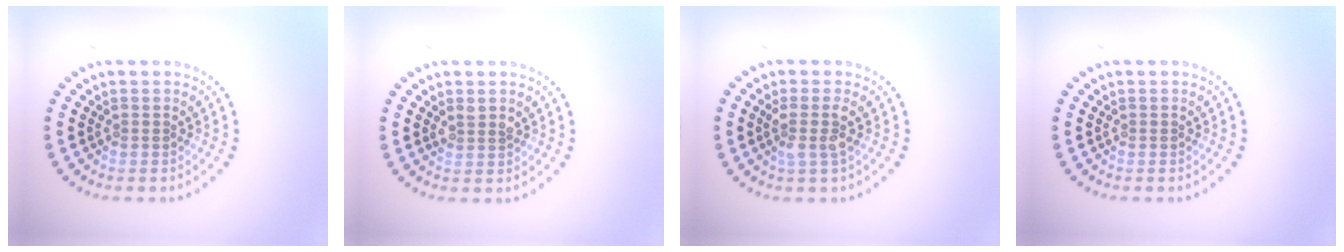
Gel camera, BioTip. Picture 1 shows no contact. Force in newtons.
{"total": 1.1, "press": 1.0, "slide": 0.4}
{"total": 2.1, "press": 1.6, "slide": 1.2}
{"total": 0.0}